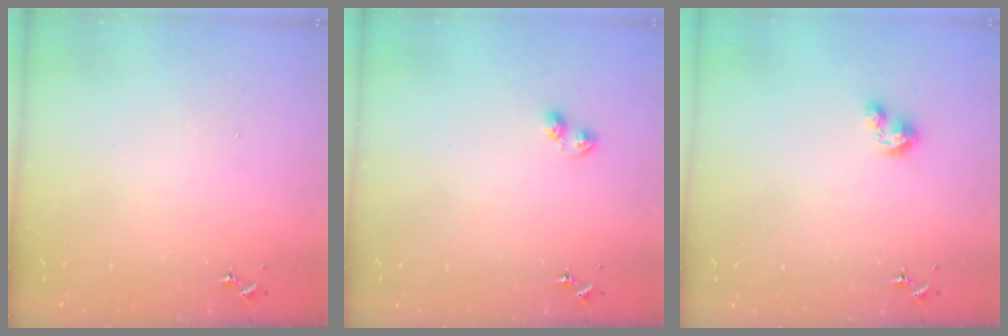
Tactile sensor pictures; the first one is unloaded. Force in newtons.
{"total": 3.3, "press": 3.3, "slide": 0.4}
{"total": 3.5, "press": 3.5, "slide": 0.3}